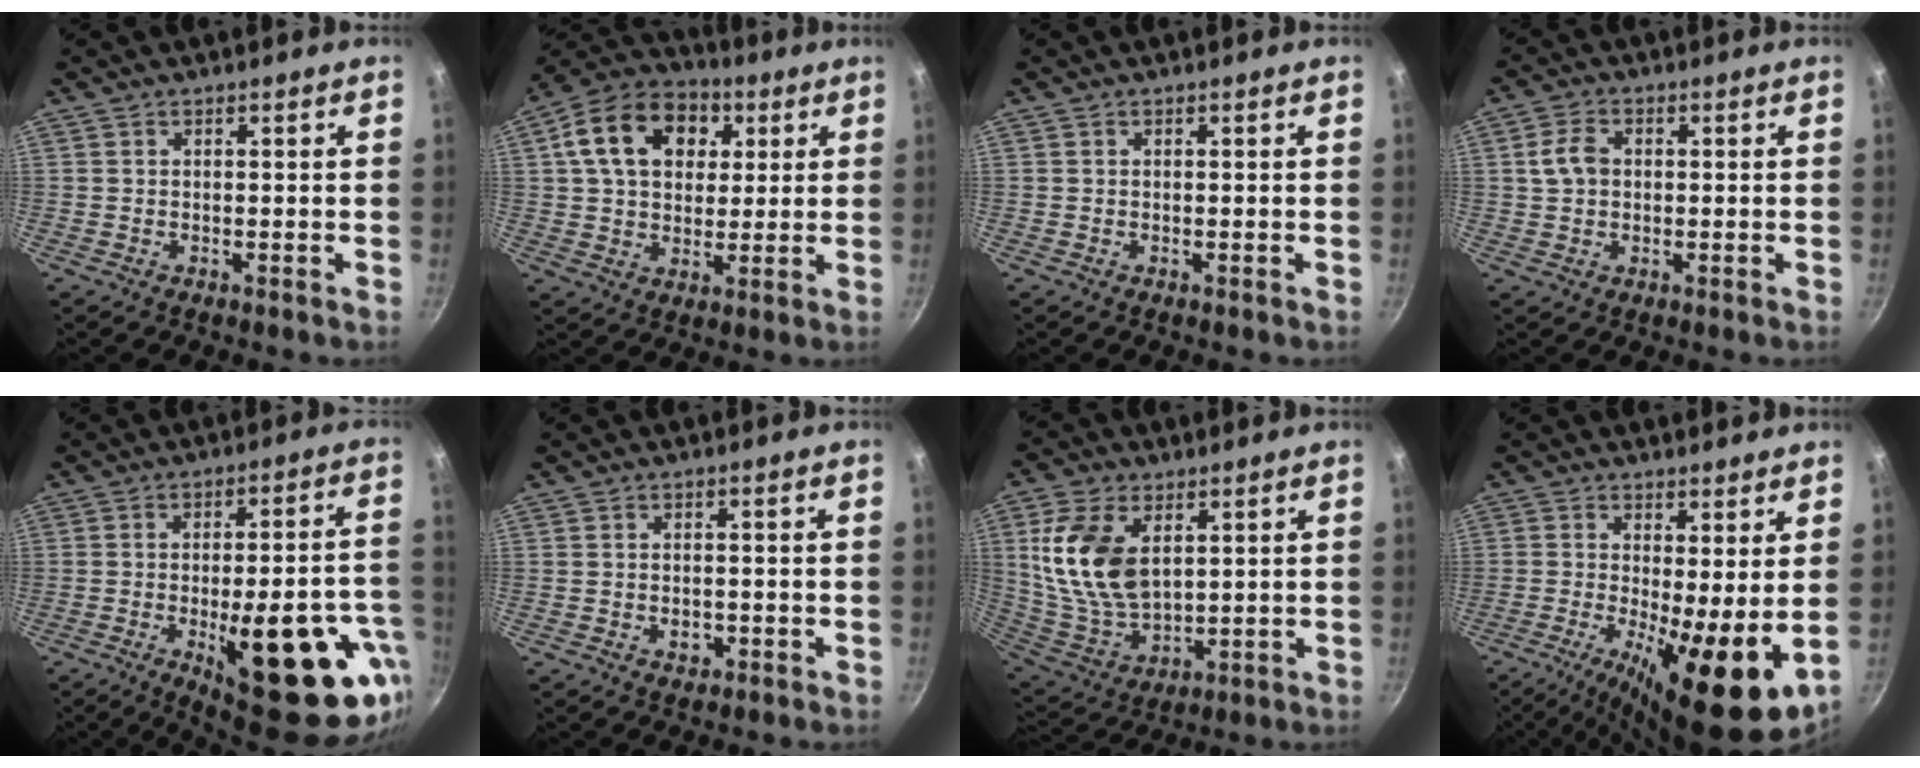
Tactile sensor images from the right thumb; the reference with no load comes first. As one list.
[{"total": 16.8, "force": [5.0, 12.2, 10.5], "torque": [-0.157, 0.016, 0.071]}, {"total": 0.0}, {"total": 5.0, "force": [0.5, 3.8, 3.2], "torque": [-0.050, 0.011, 0.003]}, {"total": 26.3, "force": [-8.9, 9.9, 22.6], "torque": [-0.250, 0.016, -0.104]}, {"total": 2.4, "force": [-0.8, 1.6, 1.6], "torque": [-0.020, 0.003, -0.010]}, {"total": 15.9, "force": [4.3, 9.6, 12.0], "torque": [-0.218, -0.023, 0.097]}, {"total": 14.1, "force": [-1.3, 4.3, 13.4], "torque": [-0.210, -0.021, -0.016]}]